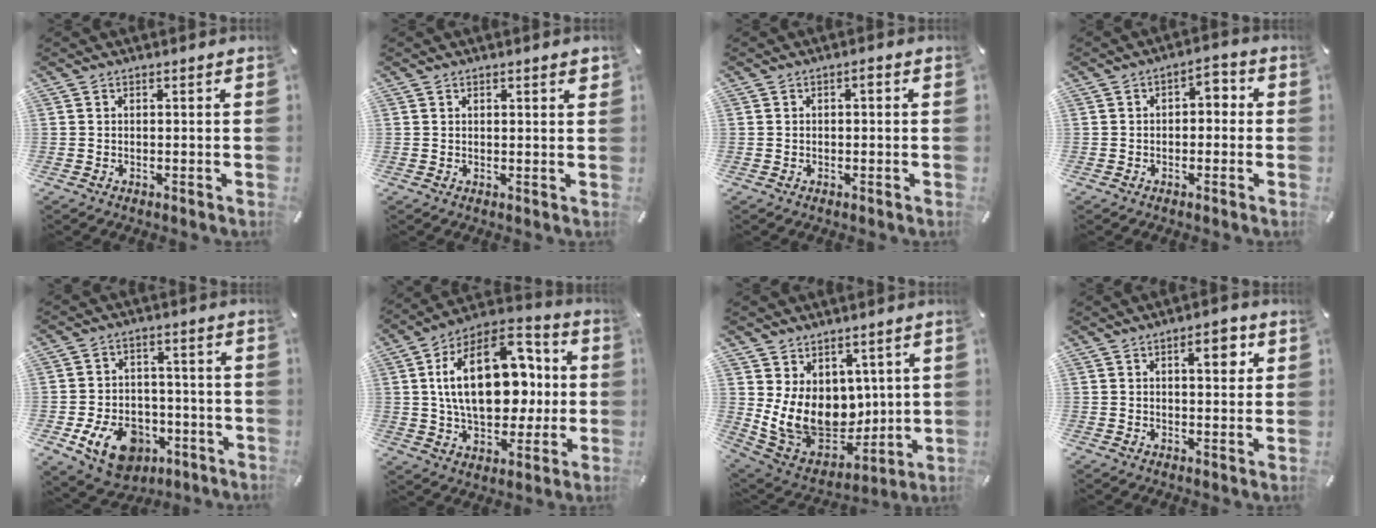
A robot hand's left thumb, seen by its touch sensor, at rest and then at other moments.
{"total": 1.2, "force": [0.8, 0.3, 0.9], "torque": [-0.018, 0.000, 0.014]}
{"total": 1.4, "force": [-0.1, 0.7, 1.2], "torque": [-0.024, 0.005, -0.004]}
{"total": 3.4, "force": [-1.3, 2.2, 2.2], "torque": [-0.034, 0.016, -0.031]}
{"total": 12.4, "force": [-5.1, 9.0, 6.9], "torque": [-0.123, 0.033, -0.084]}
{"total": 24.6, "force": [3.3, 15.5, 18.8], "torque": [-0.337, 0.001, 0.058]}
{"total": 14.4, "force": [2.1, 11.7, 8.1], "torque": [-0.170, -0.043, 0.056]}
{"total": 6.1, "force": [2.3, 2.6, 5.0], "torque": [-0.064, -0.007, 0.029]}